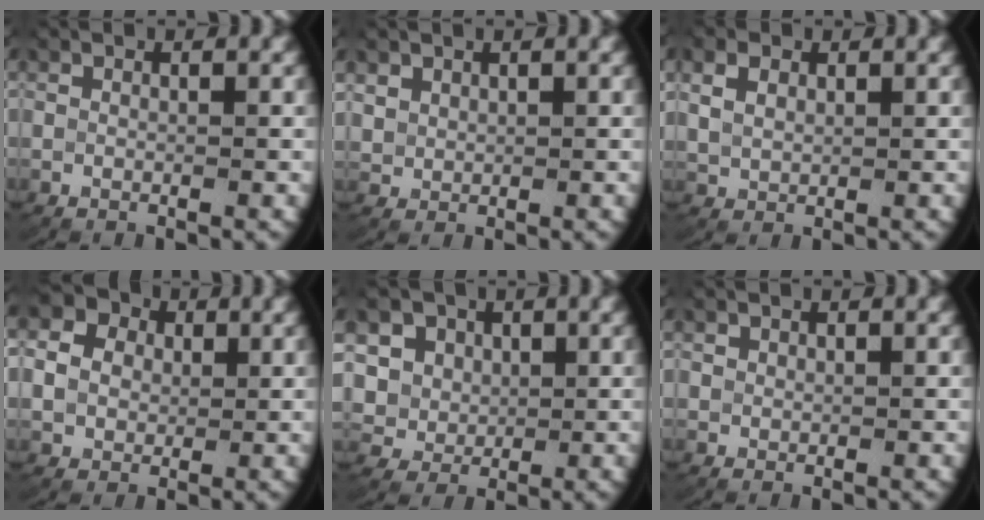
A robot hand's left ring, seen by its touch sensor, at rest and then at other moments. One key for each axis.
{"total": 1.8, "fx": 1.0, "fy": 1.3, "fz": 0.7, "tx": -0.021, "ty": -0.003, "tz": 0.030}
{"total": 2.5, "fx": 1.1, "fy": 1.9, "fz": 1.2, "tx": -0.030, "ty": -0.001, "tz": 0.028}
{"total": 8.1, "fx": 2.5, "fy": 6.9, "fz": 3.5, "tx": -0.077, "ty": 0.008, "tz": 0.028}
{"total": 9.2, "fx": 1.0, "fy": 8.6, "fz": 3.1, "tx": -0.106, "ty": -0.025, "tz": 0.018}
{"total": 0.6, "fx": 0.4, "fy": 0.4, "fz": 0.2, "tx": -0.010, "ty": -0.007, "tz": 0.015}